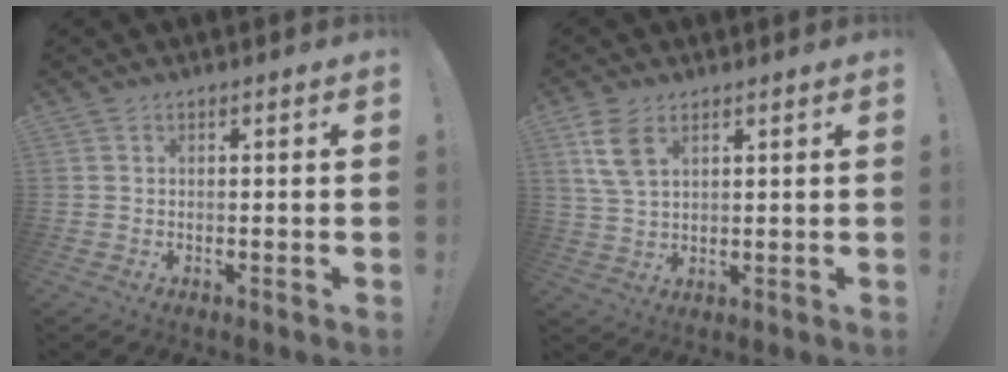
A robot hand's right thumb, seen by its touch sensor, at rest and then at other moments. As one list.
[{"total": 8.0, "force": [3.9, 4.3, 5.5], "torque": [-0.101, -0.009, 0.076]}]